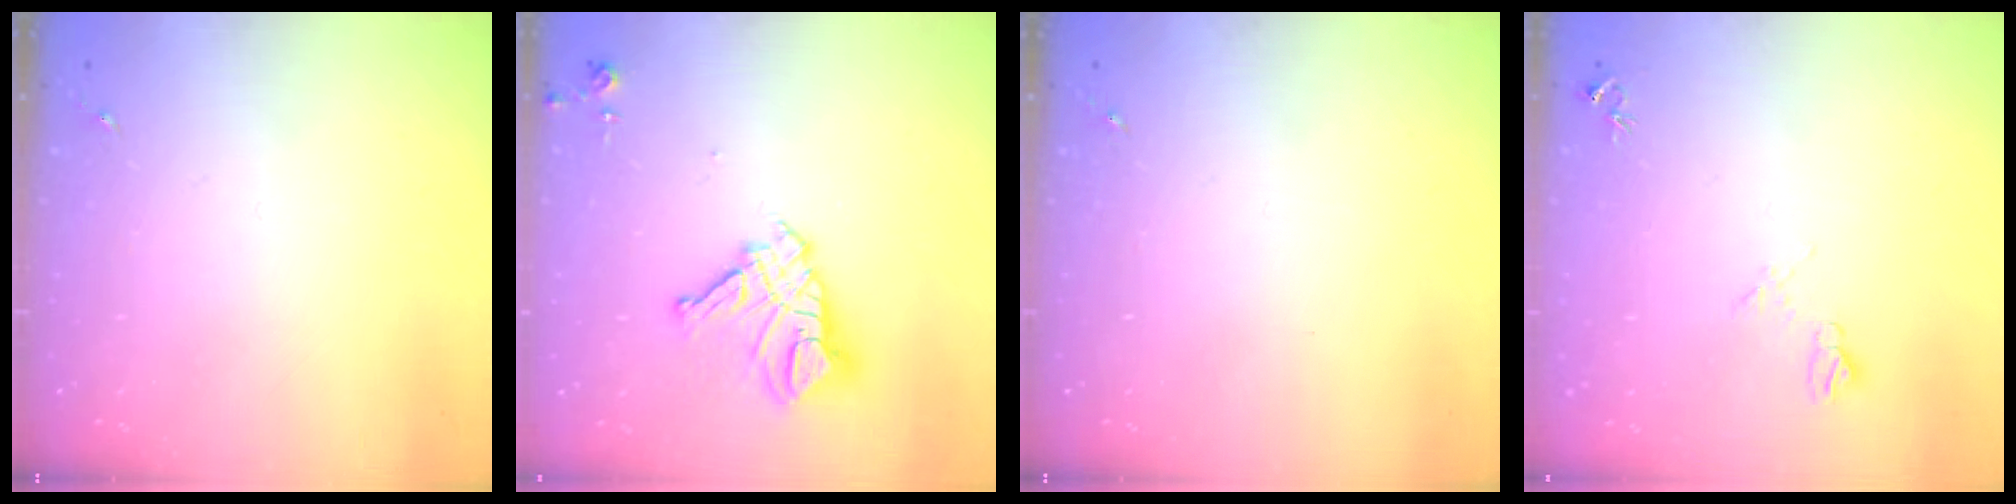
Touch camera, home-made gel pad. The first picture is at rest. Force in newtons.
{"total": 14.0, "press": 13.9, "slide": 1.5}
{"total": 0.0}
{"total": 6.7, "press": 6.7, "slide": 0.7}